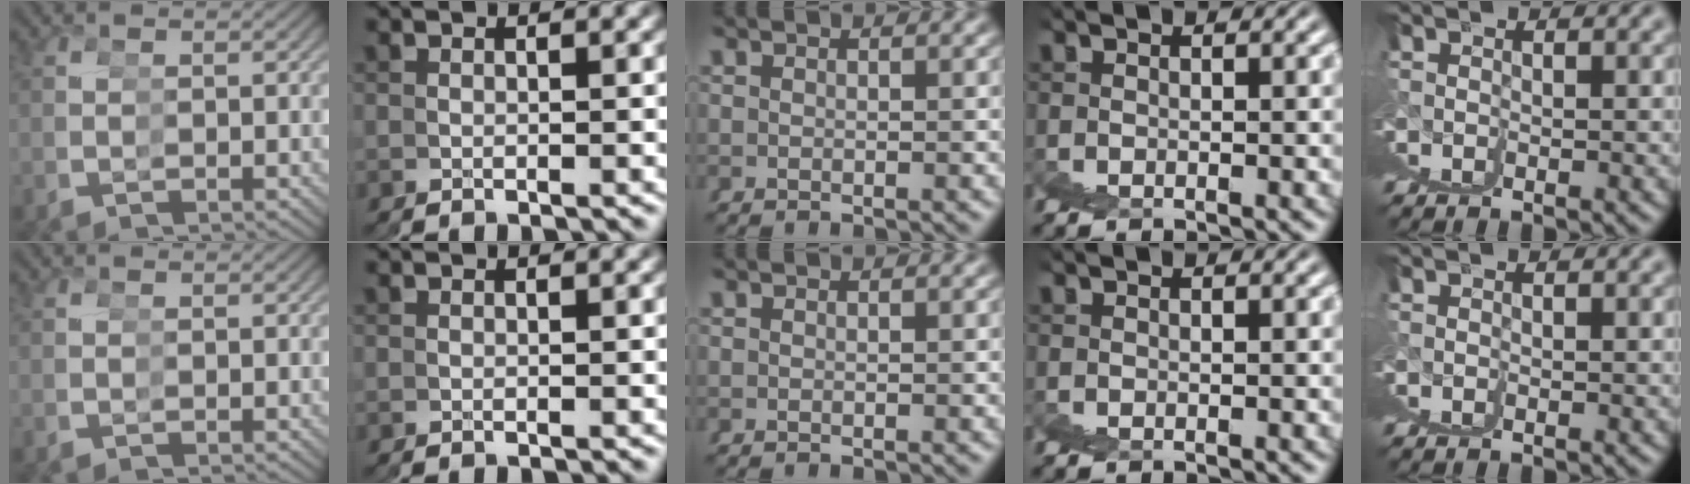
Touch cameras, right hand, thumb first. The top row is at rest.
{}